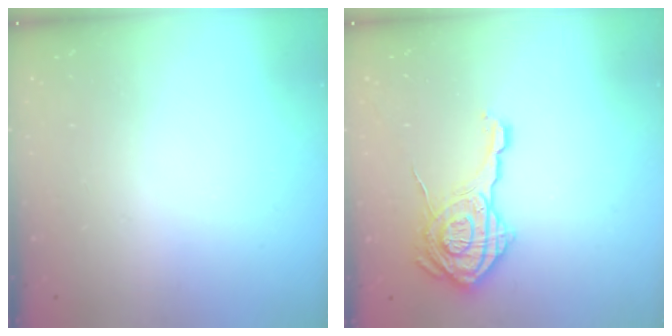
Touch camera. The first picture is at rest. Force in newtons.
{"total": 17.5, "press": 17.5, "slide": 0.7}